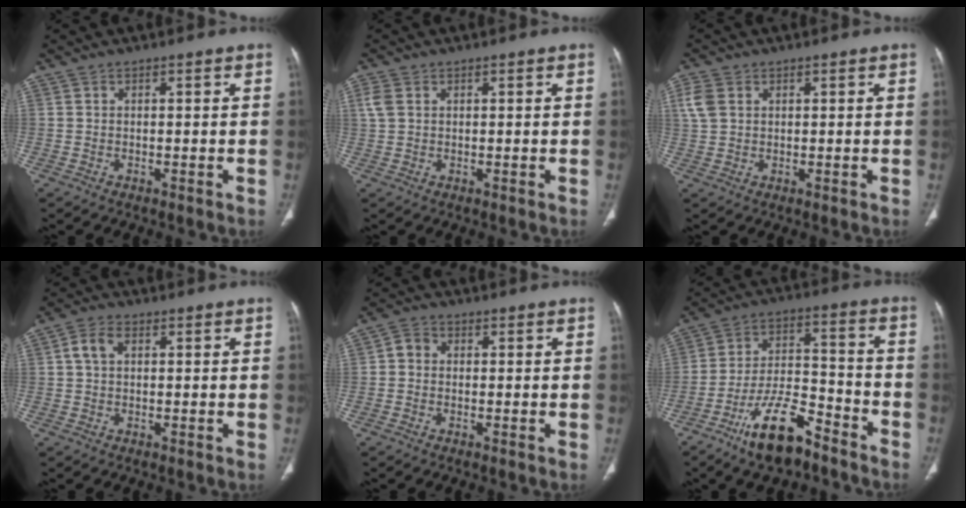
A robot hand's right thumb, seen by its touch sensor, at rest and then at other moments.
{"total": 2.8, "force": [1.0, 2.0, 1.6], "torque": [-0.043, 0.009, 0.023]}
{"total": 4.2, "force": [1.5, 3.1, 2.4], "torque": [-0.058, 0.008, 0.032]}
{"total": 3.6, "force": [0.9, 2.3, 2.6], "torque": [-0.057, 0.011, 0.017]}
{"total": 2.5, "force": [0.0, 2.2, 1.3], "torque": [-0.015, 0.009, -0.007]}
{"total": 13.8, "force": [-9.4, 5.1, 8.7], "torque": [-0.148, 0.066, -0.172]}